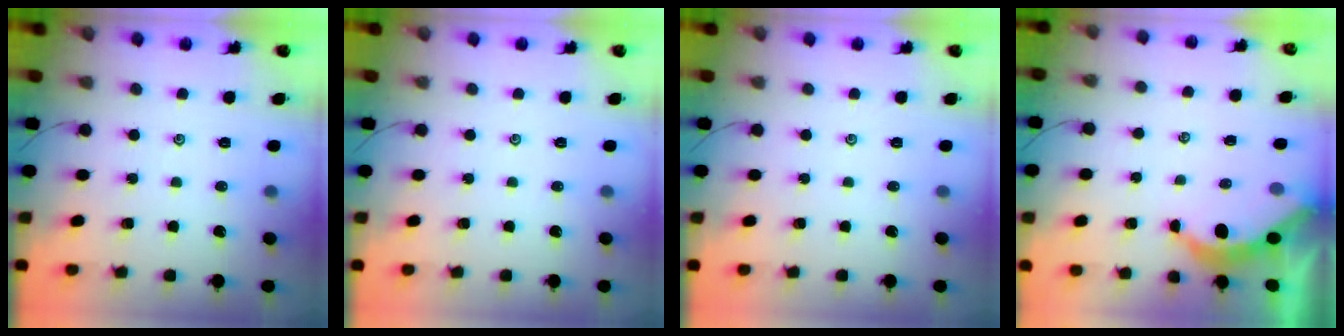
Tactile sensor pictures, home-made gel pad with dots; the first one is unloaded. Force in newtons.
{"total": 0.0}
{"total": 0.0}
{"total": 4.0, "press": 3.9, "slide": 0.4}